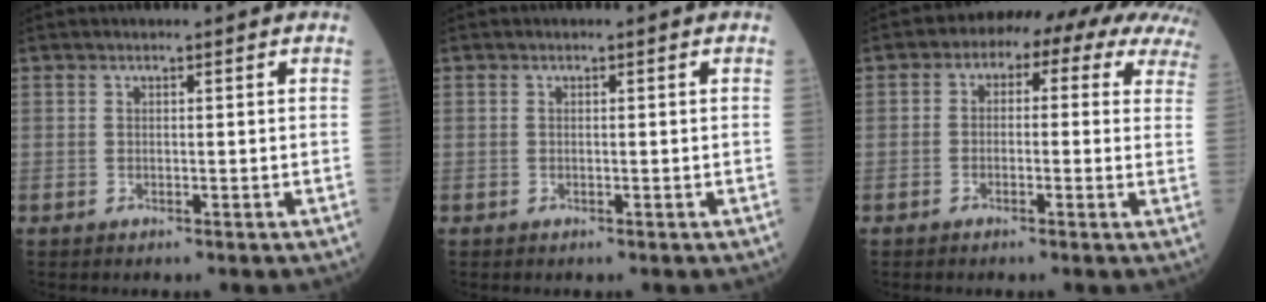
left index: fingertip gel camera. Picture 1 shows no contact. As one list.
[{"total": 0.0}, {"total": 12.0, "force": [7.2, 5.8, 7.6], "torque": [-0.081, 0.056, 0.061]}]